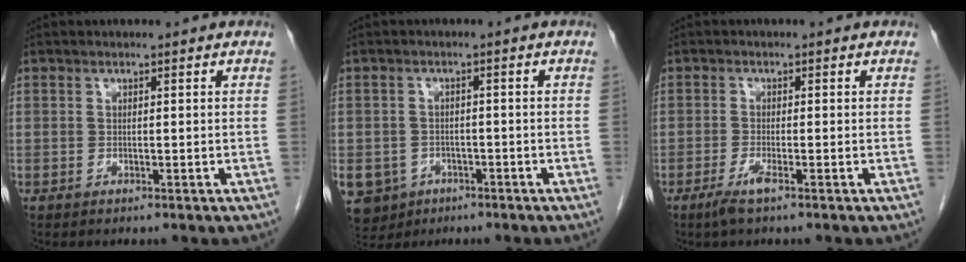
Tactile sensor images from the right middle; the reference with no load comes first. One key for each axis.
{"total": 8.0, "fx": -4.0, "fy": 6.7, "fz": 1.8, "tx": -0.050, "ty": 0.003, "tz": -0.055}
{"total": 2.4, "fx": -1.5, "fy": -0.1, "fz": 1.9, "tx": -0.045, "ty": -0.007, "tz": -0.033}